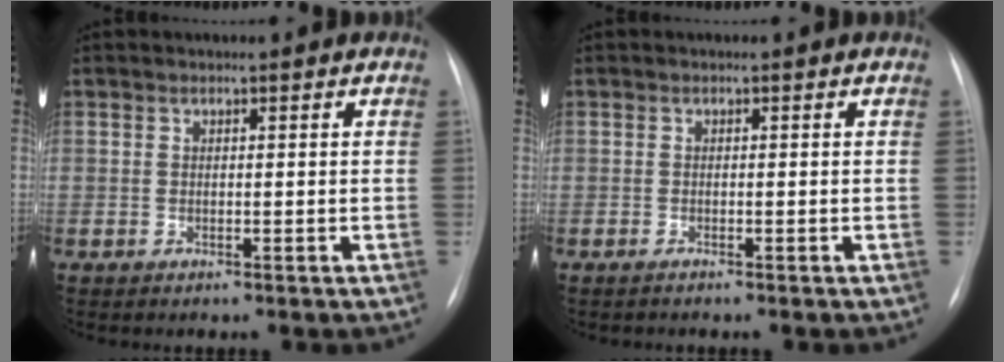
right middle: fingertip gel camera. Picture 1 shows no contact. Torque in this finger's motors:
{"motor_torque": [0.58, -0.70, 0.02, 0.02]}